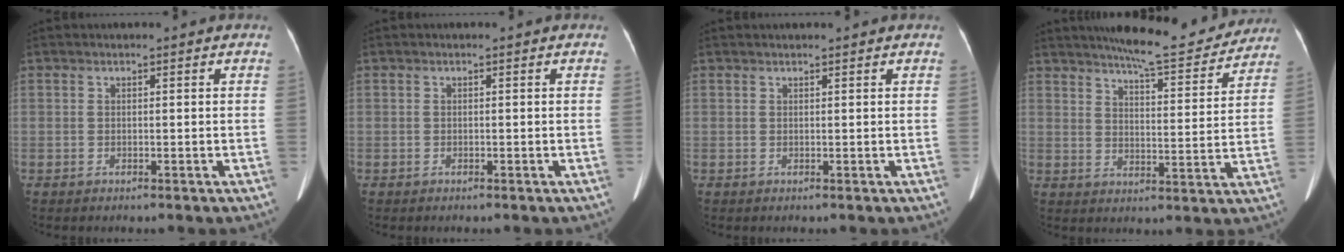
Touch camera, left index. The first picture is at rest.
{"total": 0.0}
{"total": 1.3, "force": [1.2, 0.2, 0.5], "torque": [-0.006, 0.019, 0.020]}
{"total": 13.9, "force": [12.8, 1.9, 5.1], "torque": [-0.070, -0.012, 0.168]}